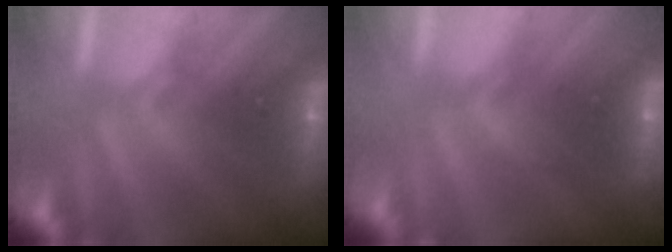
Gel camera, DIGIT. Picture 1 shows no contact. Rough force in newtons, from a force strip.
{"total": 2.7}